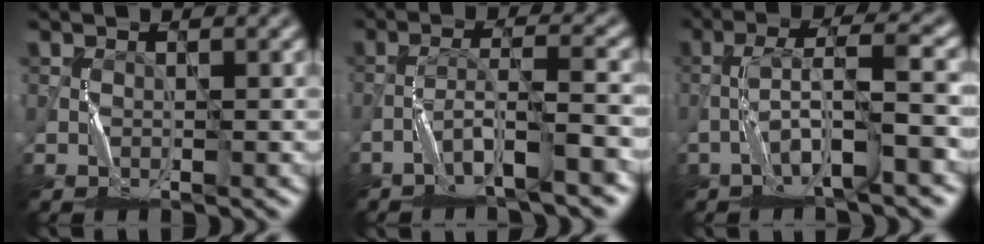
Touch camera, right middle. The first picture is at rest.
{"total": 4.9, "force": [-3.1, 0.5, 3.8], "torque": [-0.067, 0.011, -0.060]}
{"total": 5.7, "force": [-2.3, 0.8, 5.2], "torque": [-0.099, 0.020, -0.047]}